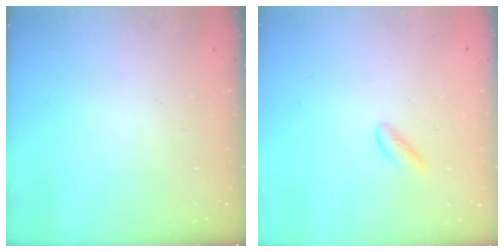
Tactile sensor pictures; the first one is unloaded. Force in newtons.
{"total": 1.4, "press": 1.4, "slide": 0.3}